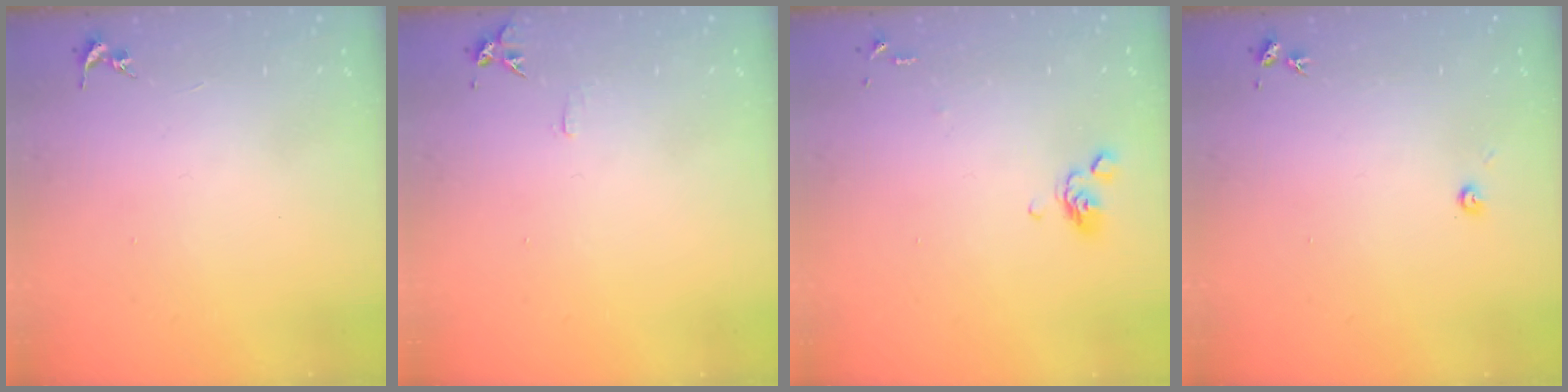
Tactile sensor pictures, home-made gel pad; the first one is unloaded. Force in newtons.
{"total": 5.5, "press": 5.4, "slide": 0.6}
{"total": 6.4, "press": 6.2, "slide": 1.5}
{"total": 2.7, "press": 2.7, "slide": 0.2}